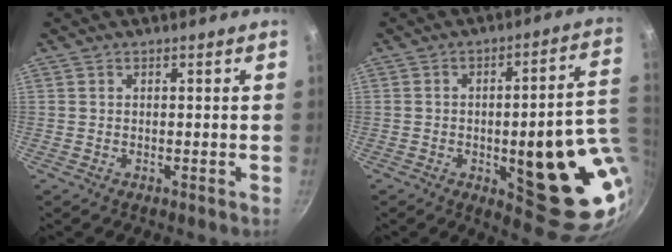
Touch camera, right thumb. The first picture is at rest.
{"total": 21.2, "force": [-2.6, 6.9, 19.8], "torque": [-0.208, -0.002, -0.027]}